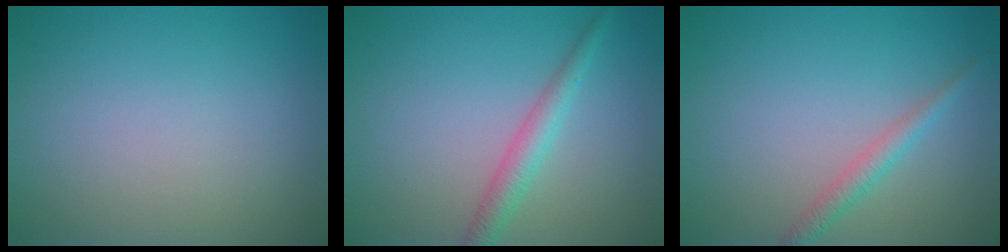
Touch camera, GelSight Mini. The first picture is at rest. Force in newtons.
{"total": 2.5, "press": 2.5, "slide": 0.1}
{"total": 1.8, "press": 1.8, "slide": 0.0}